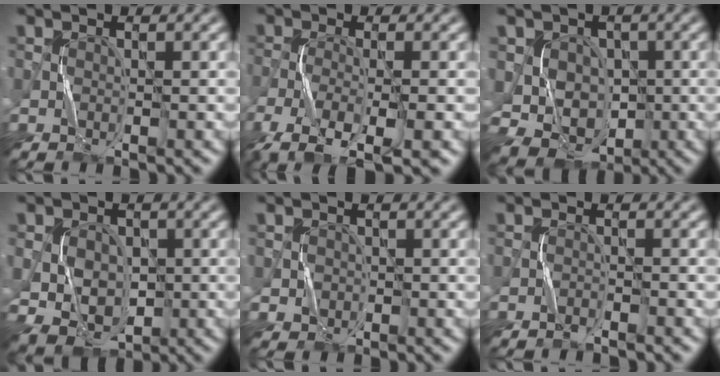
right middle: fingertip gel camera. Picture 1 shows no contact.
{"total": 6.6, "force": [-4.3, 1.5, 4.8], "torque": [-0.093, -0.016, -0.078]}
{"total": 6.4, "force": [-0.6, 5.8, 2.5], "torque": [-0.045, 0.008, -0.026]}
{"total": 5.9, "force": [-0.7, 4.9, 3.3], "torque": [-0.055, 0.002, -0.024]}
{"total": 1.6, "force": [-0.3, 1.5, 0.0], "torque": [0.011, 0.005, -0.006]}
{"total": 0.8, "force": [-0.7, -0.3, 0.1], "torque": [-0.003, 0.004, -0.012]}